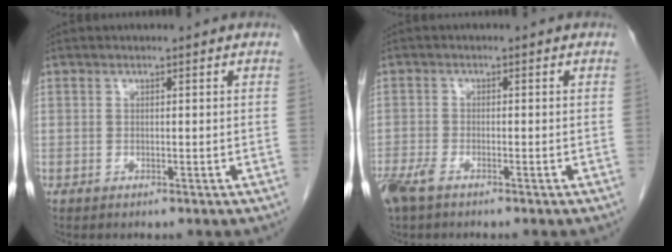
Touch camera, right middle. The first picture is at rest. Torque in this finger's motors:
{"motor_torque": [0.24, -0.12, 0.05, 0.03]}